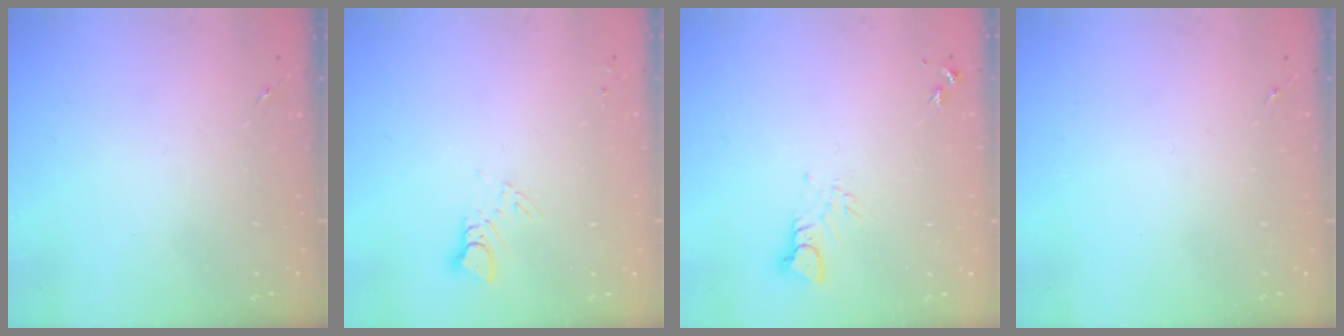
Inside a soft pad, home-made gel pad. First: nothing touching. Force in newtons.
{"total": 3.0, "press": 3.0, "slide": 0.3}
{"total": 3.5, "press": 3.5, "slide": 0.2}
{"total": 0.0}